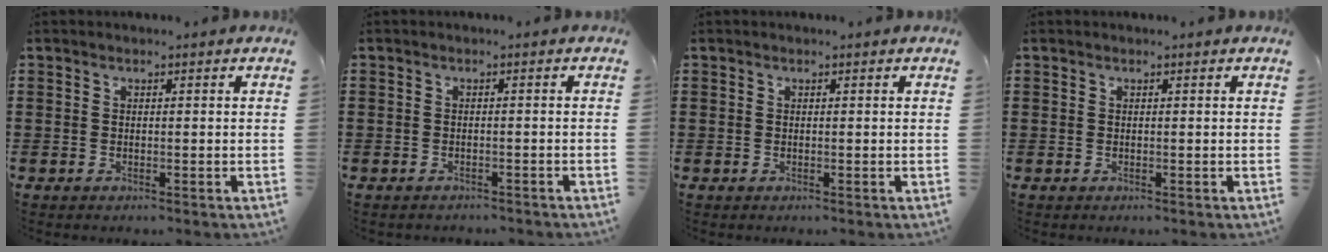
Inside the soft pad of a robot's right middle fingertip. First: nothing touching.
{"total": 1.1, "force": [-1.1, 0.3, 0.0], "torque": [-0.005, 0.002, -0.024]}
{"total": 0.0}
{"total": 0.0}